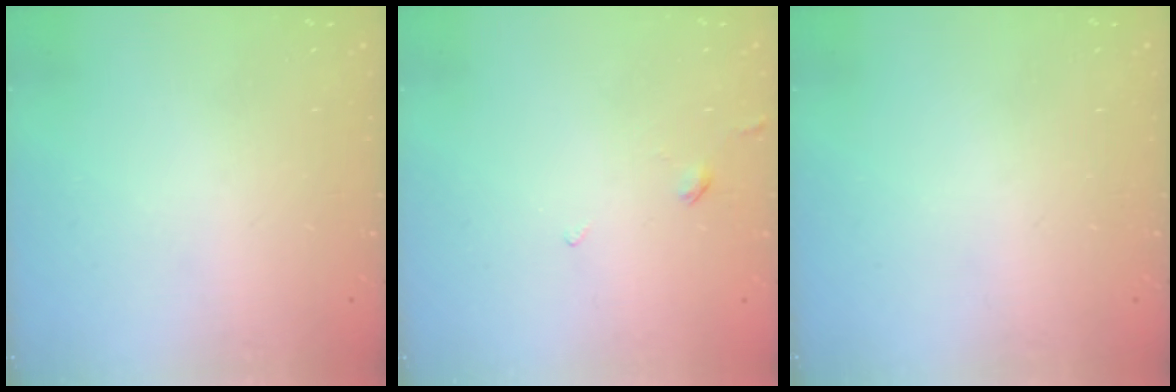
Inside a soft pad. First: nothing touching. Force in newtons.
{"total": 1.8, "press": 1.7, "slide": 0.5}
{"total": 0.0}